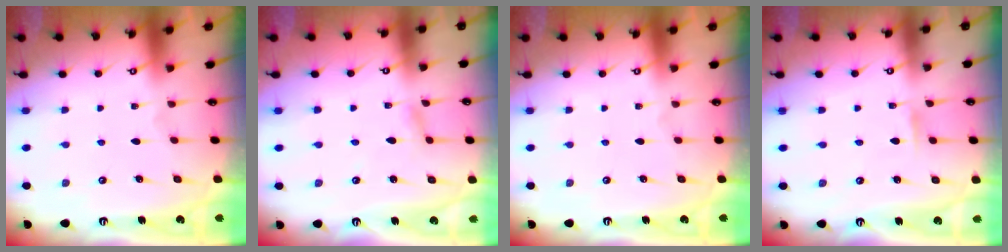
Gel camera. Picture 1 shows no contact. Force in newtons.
{"total": 2.3, "press": 2.3, "slide": 0.2}
{"total": 0.0}
{"total": 2.7, "press": 2.7, "slide": 0.3}